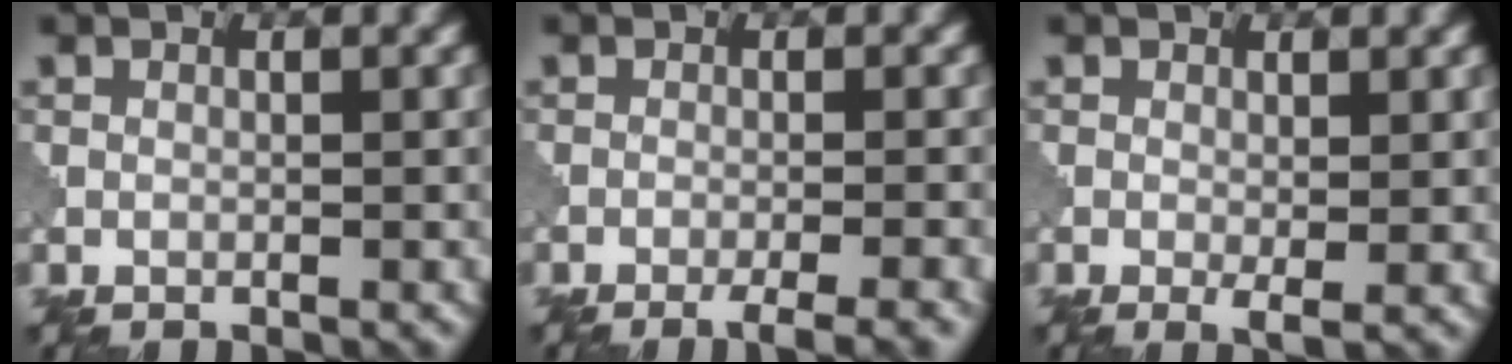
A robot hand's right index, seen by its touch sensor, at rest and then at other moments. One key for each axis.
{"total": 4.0, "fx": -2.3, "fy": 0.8, "fz": 3.1, "tx": -0.034, "ty": 0.005, "tz": -0.038}
{"total": 1.5, "fx": -0.1, "fy": 0.3, "fz": 1.5, "tx": -0.022, "ty": -0.011, "tz": 0.000}